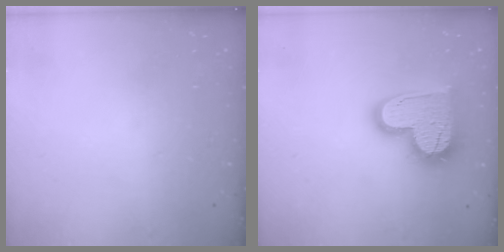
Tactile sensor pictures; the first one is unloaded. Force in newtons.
{"total": 18.9, "press": 18.9, "slide": 1.2}